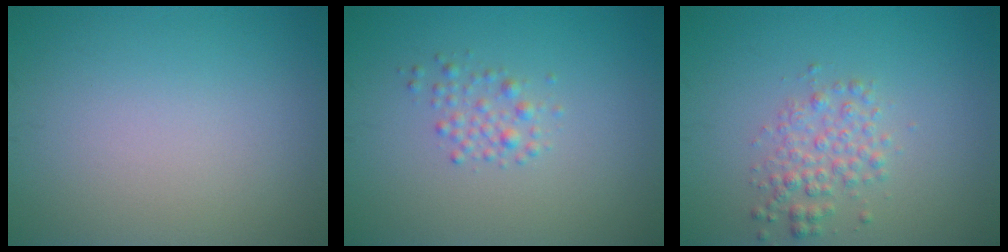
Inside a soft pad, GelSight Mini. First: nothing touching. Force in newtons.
{"total": 1.6, "press": 1.6, "slide": 0.1}
{"total": 2.5, "press": 2.5, "slide": 0.0}